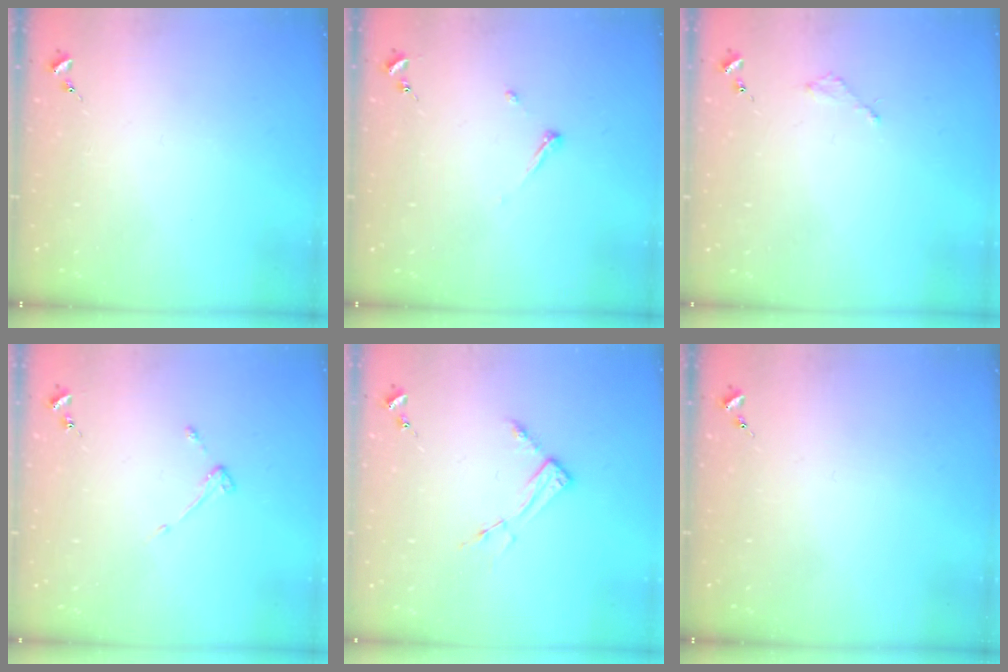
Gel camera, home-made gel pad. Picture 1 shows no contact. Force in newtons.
{"total": 4.5, "press": 4.5, "slide": 0.4}
{"total": 2.0, "press": 2.0, "slide": 0.3}
{"total": 3.0, "press": 3.0, "slide": 0.4}
{"total": 6.2, "press": 6.2, "slide": 0.4}
{"total": 0.0}